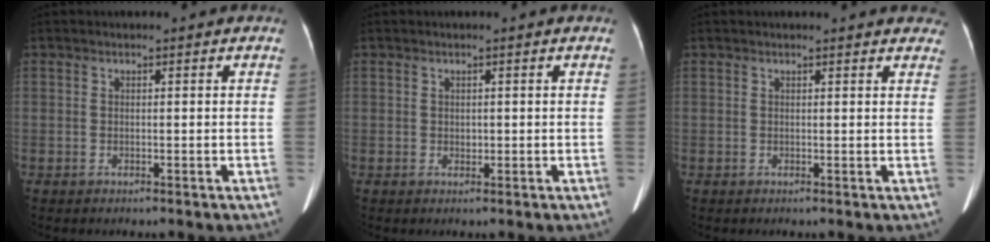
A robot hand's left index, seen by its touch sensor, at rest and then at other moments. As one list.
[{"total": 0.7, "force": [0.0, 0.6, 0.4], "torque": [-0.007, 0.000, -0.001]}, {"total": 9.9, "force": [9.2, 2.5, 2.7], "torque": [-0.007, 0.003, 0.080]}]